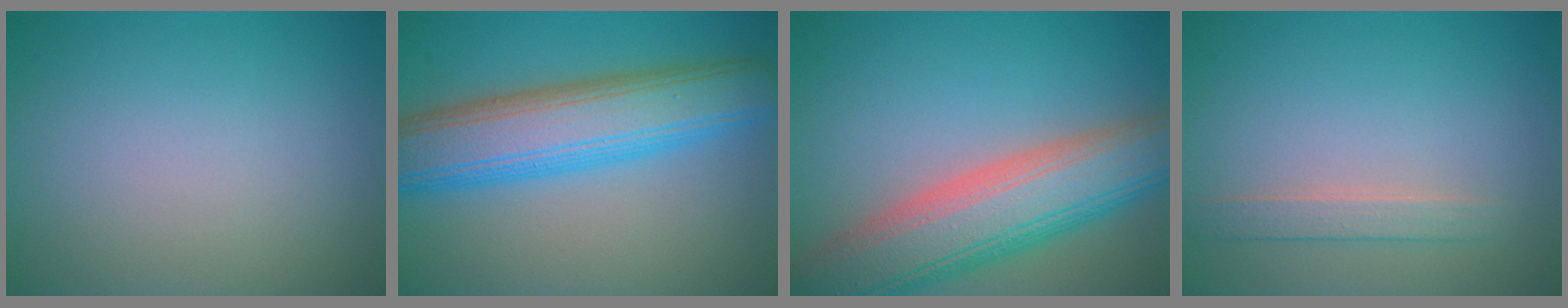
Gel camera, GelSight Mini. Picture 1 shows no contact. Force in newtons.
{"total": 9.0, "press": 9.0, "slide": 0.3}
{"total": 10.2, "press": 10.2, "slide": 0.7}
{"total": 1.8, "press": 1.8, "slide": 0.1}